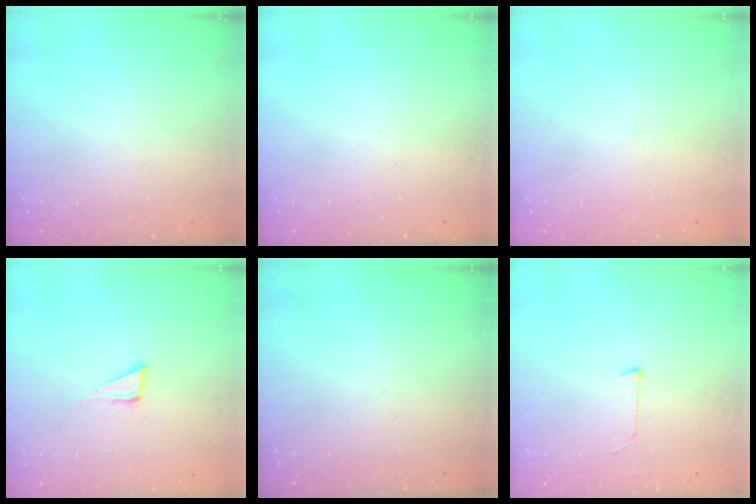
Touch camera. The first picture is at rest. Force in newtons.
{"total": 0.0}
{"total": 2.0, "press": 2.0, "slide": 0.1}
{"total": 6.4, "press": 6.4, "slide": 0.4}
{"total": 0.0}
{"total": 2.7, "press": 2.7, "slide": 0.2}